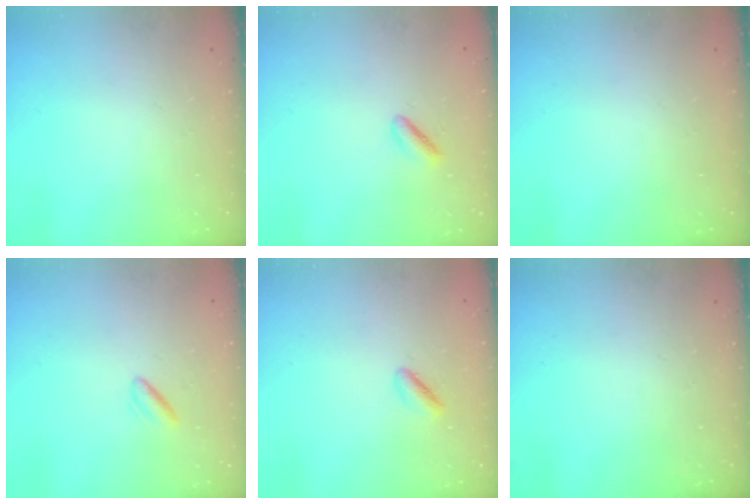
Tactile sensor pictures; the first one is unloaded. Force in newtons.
{"total": 1.7, "press": 1.3, "slide": 1.1}
{"total": 0.0}
{"total": 1.5, "press": 1.2, "slide": 0.9}
{"total": 1.6, "press": 1.5, "slide": 0.4}
{"total": 0.0}